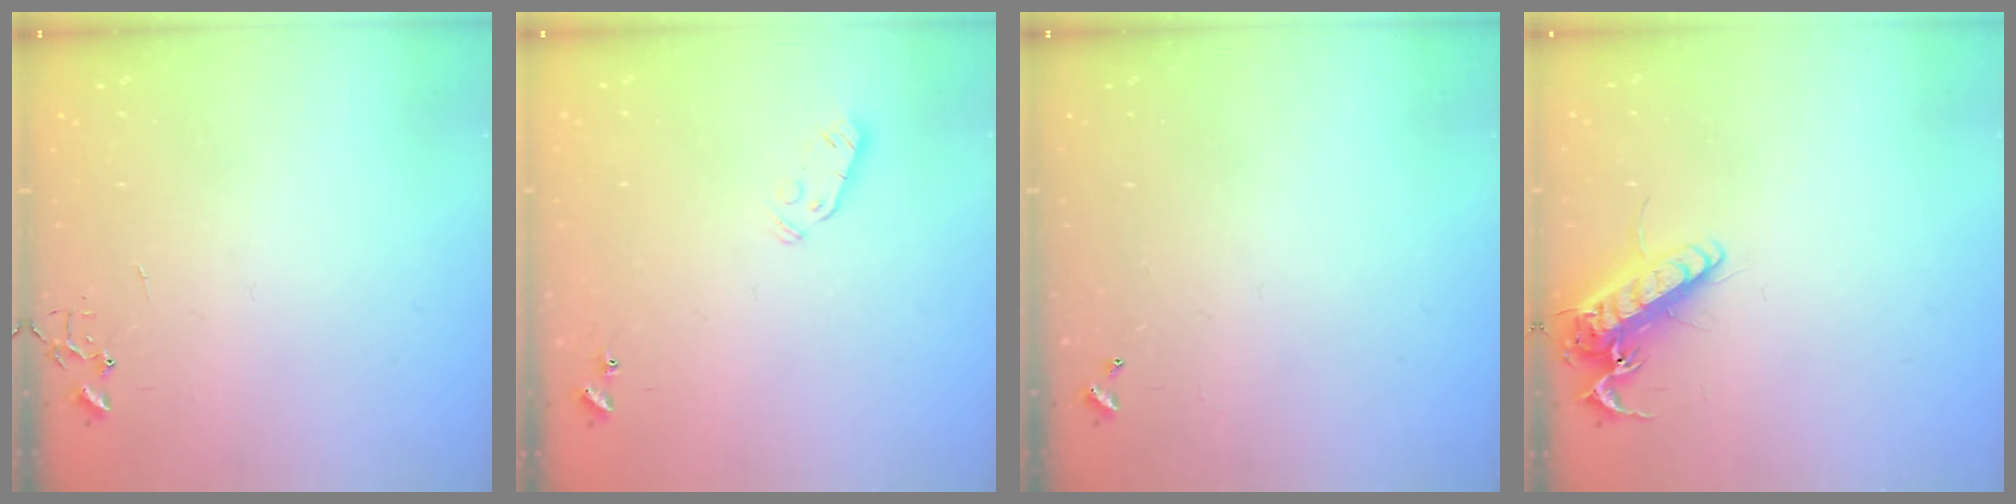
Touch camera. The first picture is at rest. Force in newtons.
{"total": 3.7, "press": 3.6, "slide": 0.6}
{"total": 0.0}
{"total": 13.4, "press": 13.2, "slide": 2.5}